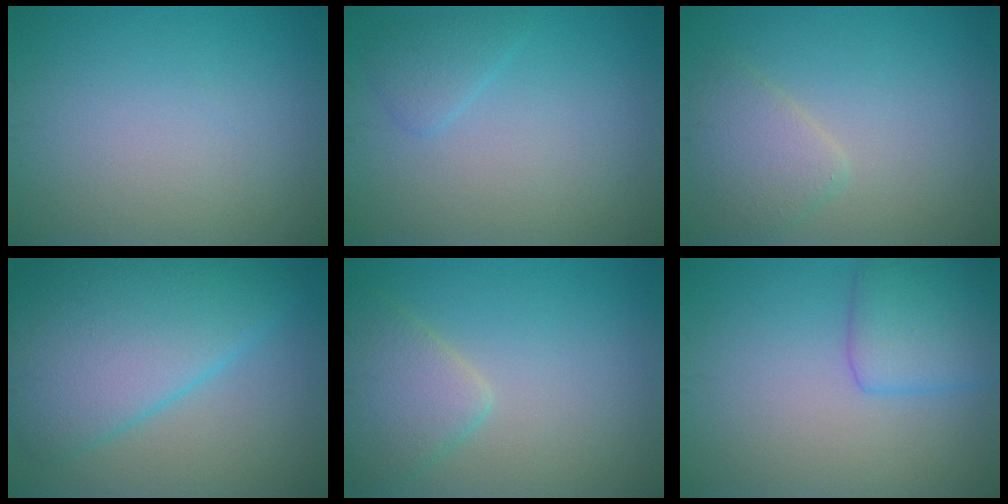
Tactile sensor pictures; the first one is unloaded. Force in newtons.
{"total": 1.6, "press": 1.6, "slide": 0.1}
{"total": 3.0, "press": 3.0, "slide": 0.2}
{"total": 10.1, "press": 10.1, "slide": 0.5}
{"total": 3.7, "press": 3.7, "slide": 0.3}
{"total": 3.8, "press": 3.8, "slide": 0.1}